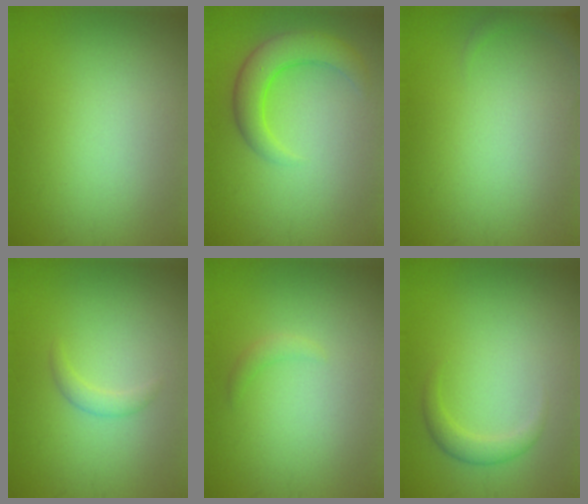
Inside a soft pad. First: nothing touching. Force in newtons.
{"total": 4.6, "press": 4.5, "slide": 0.2}
{"total": 1.4, "press": 1.4, "slide": 0.1}
{"total": 1.2, "press": 1.2, "slide": 0.1}
{"total": 0.9, "press": 0.9, "slide": 0.1}
{"total": 1.8, "press": 1.8, "slide": 0.1}